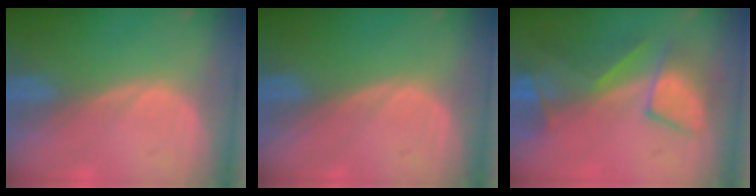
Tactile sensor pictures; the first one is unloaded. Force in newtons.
{"total": 0.0}
{"total": 7.8, "press": 7.6, "slide": 1.9}